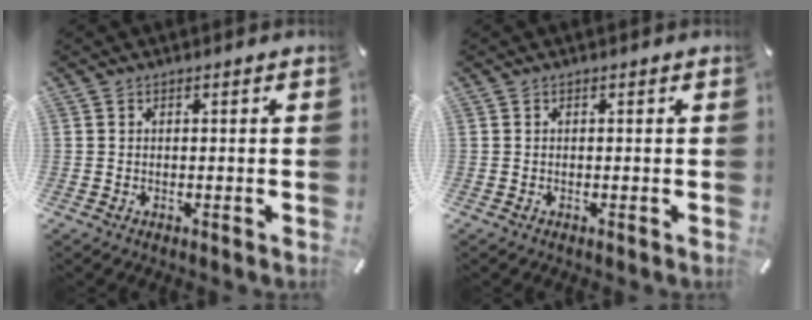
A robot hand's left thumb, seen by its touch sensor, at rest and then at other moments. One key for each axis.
{"total": 0.0}